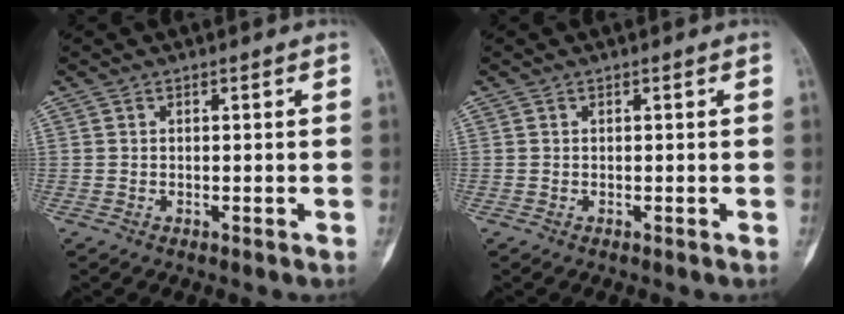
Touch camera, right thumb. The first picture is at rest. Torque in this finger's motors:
{"motor_torque": [0.00, 0.00, 0.03, -0.02, 0.01]}